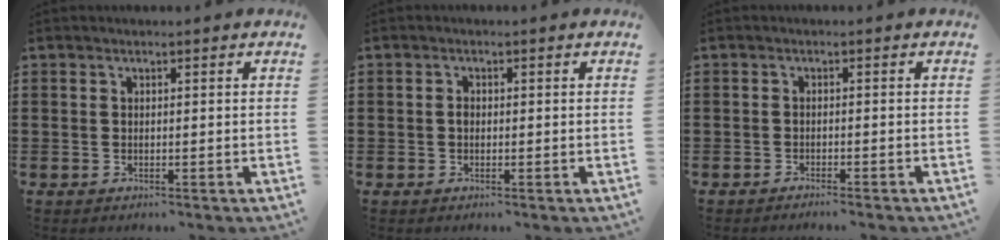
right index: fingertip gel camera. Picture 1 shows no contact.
{"total": 1.0, "force": [-0.1, 0.7, 0.7], "torque": [-0.015, 0.001, -0.003]}
{"total": 1.2, "force": [-1.1, -0.2, 0.1], "torque": [-0.002, 0.002, -0.023]}